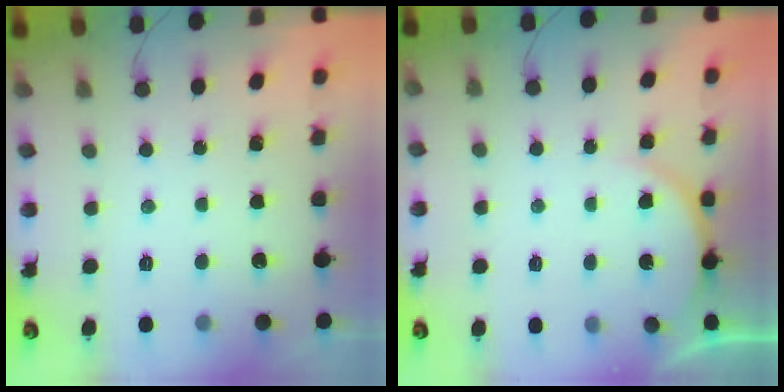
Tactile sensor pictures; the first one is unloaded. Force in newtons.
{"total": 5.5, "press": 5.5, "slide": 0.3}